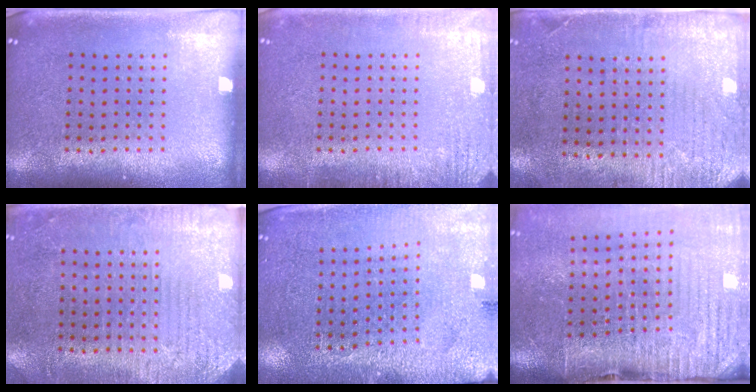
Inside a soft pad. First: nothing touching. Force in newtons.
{"total": 2.1, "press": 2.1, "slide": 0.2}
{"total": 3.0, "press": 2.4, "slide": 1.9}
{"total": 2.8, "press": 2.6, "slide": 1.2}
{"total": 2.7, "press": 2.7, "slide": 0.3}
{"total": 4.3, "press": 3.7, "slide": 2.2}